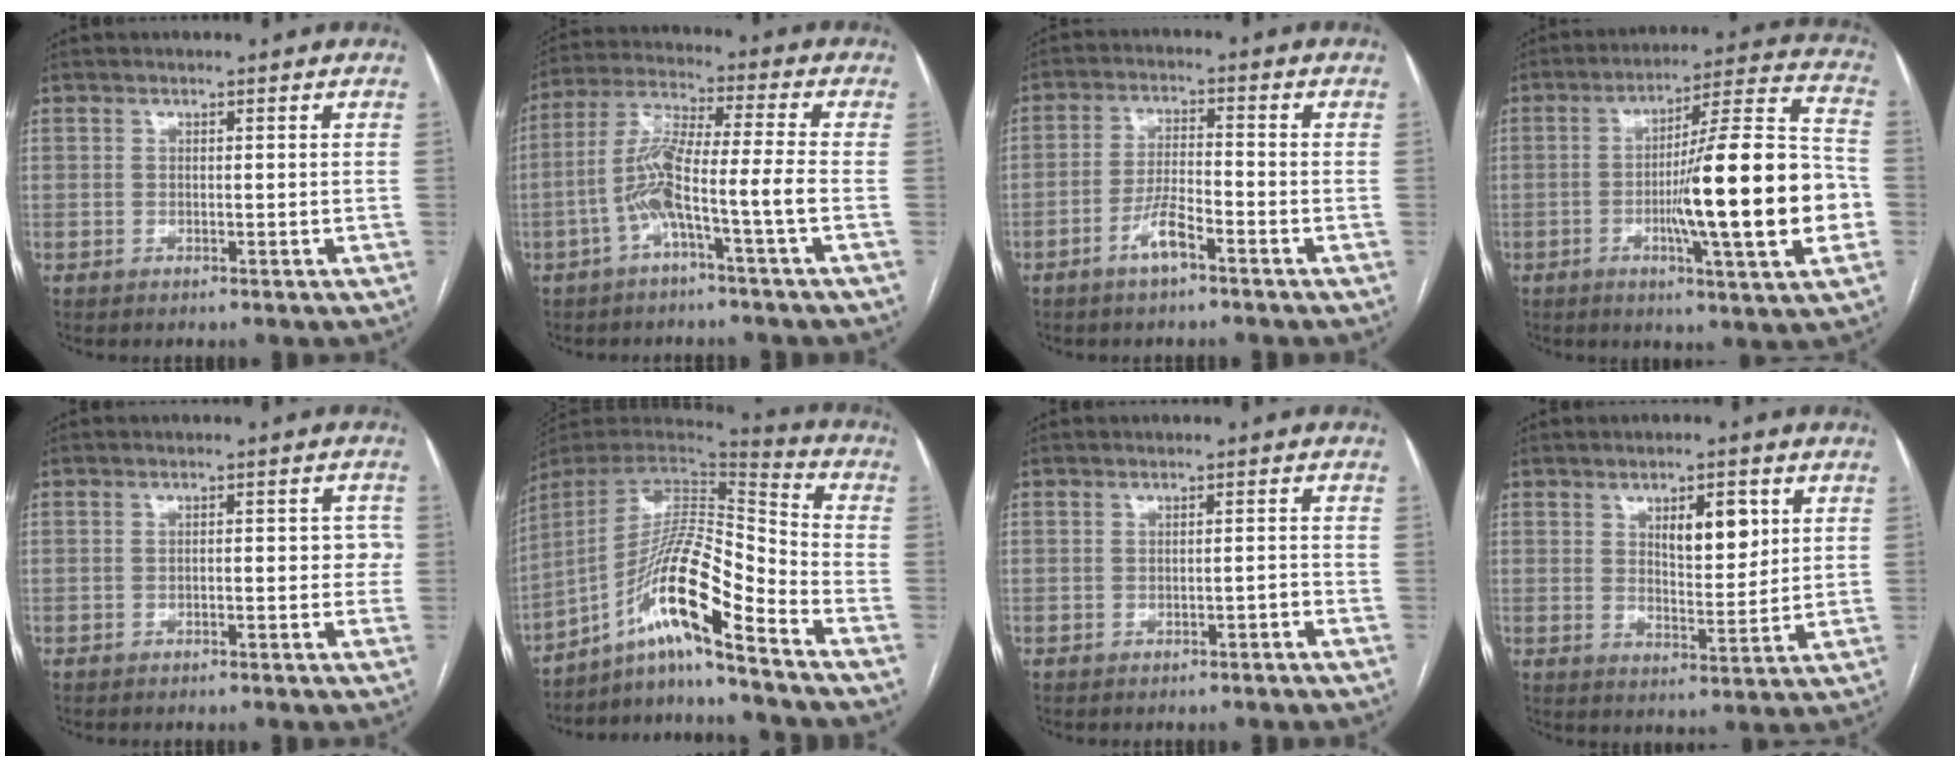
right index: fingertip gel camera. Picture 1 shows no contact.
{"total": 9.2, "force": [-3.5, -0.5, 8.5], "torque": [-0.175, 0.023, -0.069]}
{"total": 5.1, "force": [-3.1, 0.8, 4.0], "torque": [-0.084, 0.002, -0.060]}
{"total": 19.7, "force": [-3.8, 0.8, 19.4], "torque": [-0.286, 0.005, -0.058]}
{"total": 3.4, "force": [-0.6, 1.4, 3.0], "torque": [-0.032, 0.018, -0.010]}
{"total": 15.2, "force": [-9.8, 0.1, 11.7], "torque": [-0.212, 0.014, -0.172]}
{"total": 1.3, "force": [-1.0, 0.1, 0.8], "torque": [-0.016, 0.000, -0.013]}
{"total": 6.6, "force": [2.6, 2.3, 5.6], "torque": [-0.089, -0.002, 0.045]}